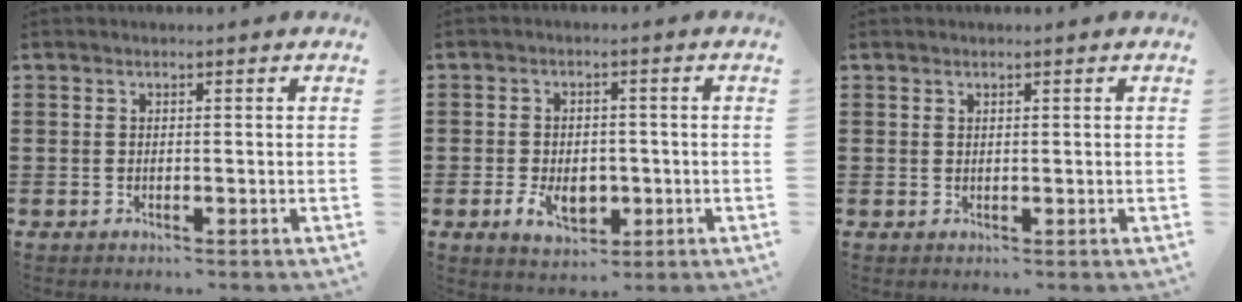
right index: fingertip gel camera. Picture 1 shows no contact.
{"total": 5.1, "force": [-1.3, 3.5, 3.5], "torque": [-0.055, -0.002, -0.026]}
{"total": 0.5, "force": [0.4, 0.3, 0.1], "torque": [-0.003, 0.002, 0.008]}